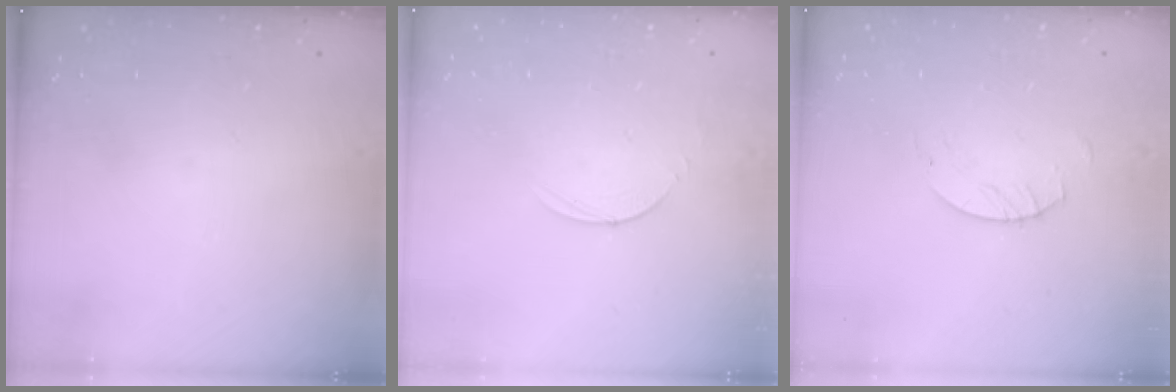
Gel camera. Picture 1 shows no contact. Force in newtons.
{"total": 3.0, "press": 3.0, "slide": 0.3}
{"total": 2.5, "press": 2.5, "slide": 0.1}